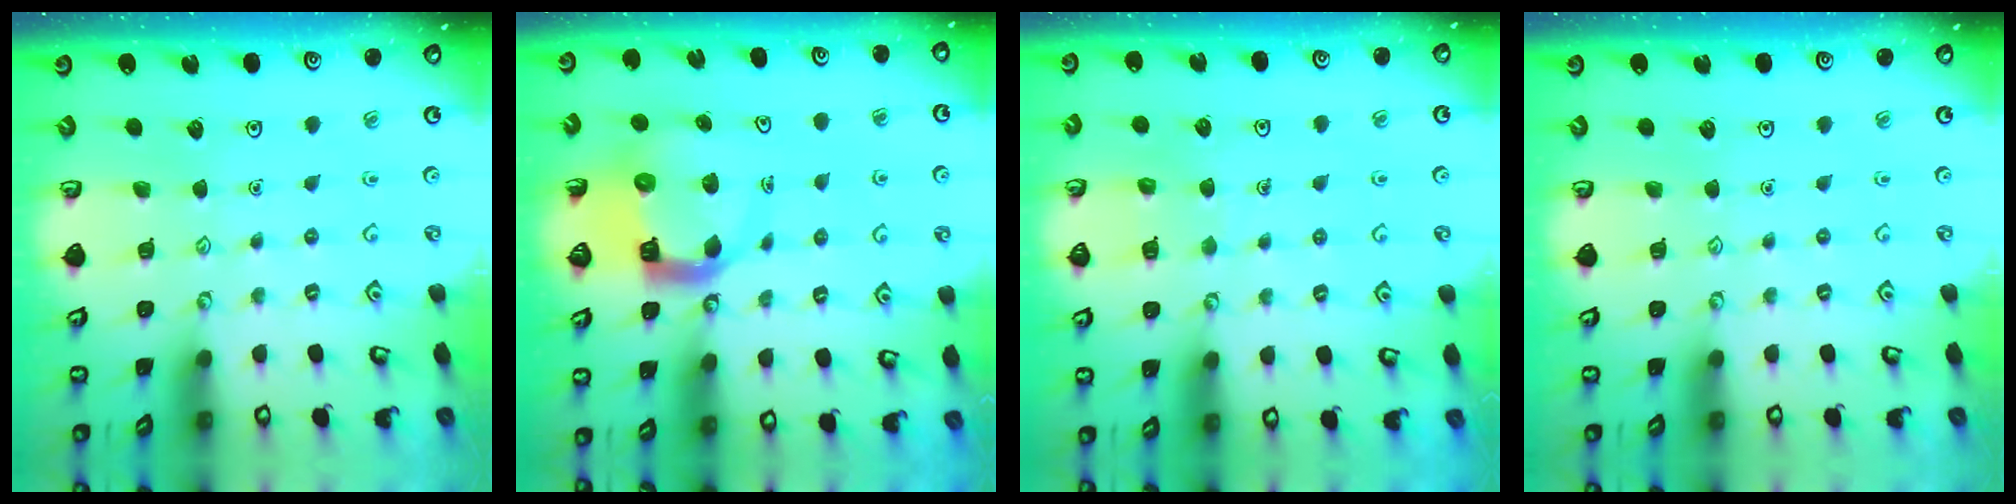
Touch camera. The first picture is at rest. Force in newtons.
{"total": 9.3, "press": 9.2, "slide": 1.2}
{"total": 4.3, "press": 4.3, "slide": 0.4}
{"total": 0.0}